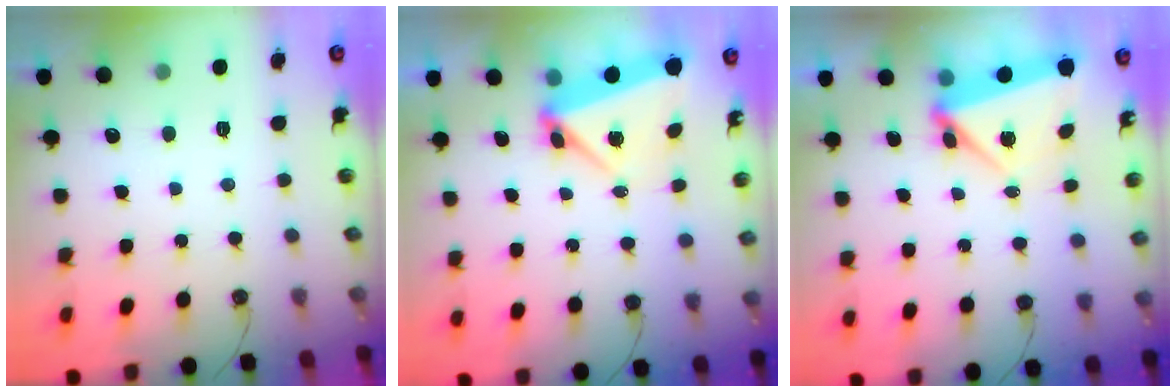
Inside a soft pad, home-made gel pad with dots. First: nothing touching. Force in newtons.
{"total": 5.9, "press": 5.9, "slide": 0.2}
{"total": 6.2, "press": 6.1, "slide": 1.2}